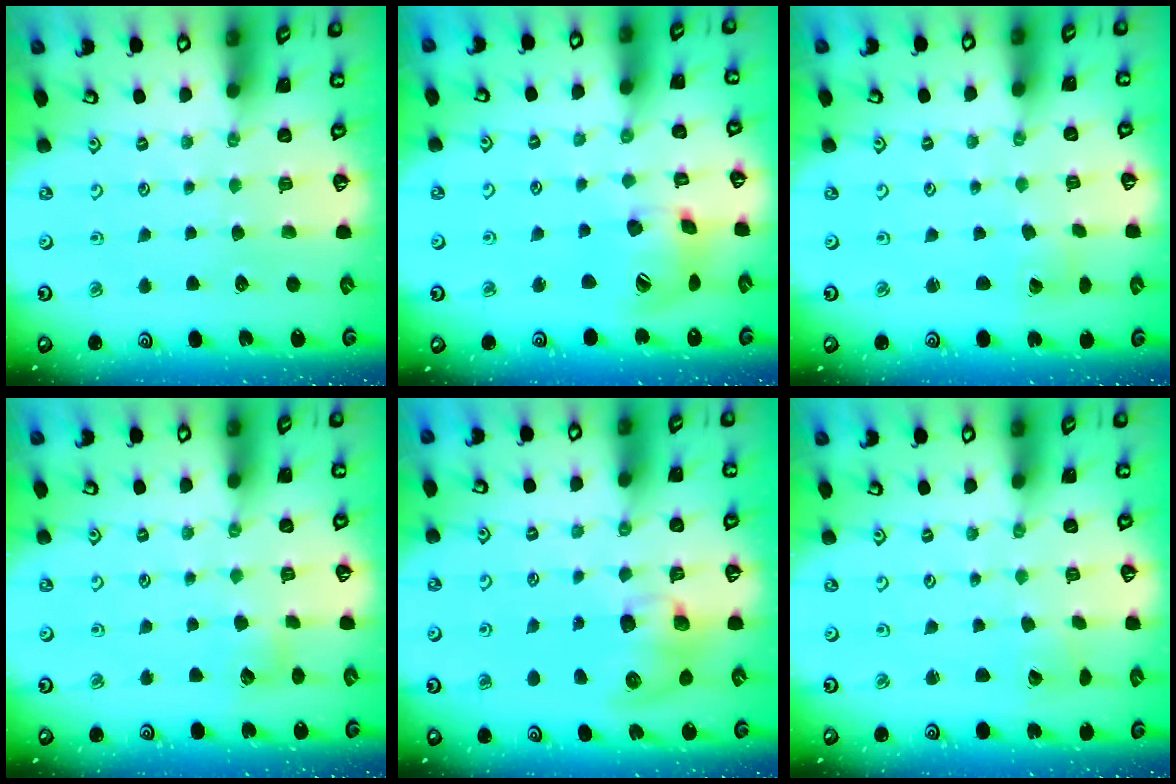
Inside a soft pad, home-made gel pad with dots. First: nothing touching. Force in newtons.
{"total": 15.8, "press": 15.6, "slide": 2.2}
{"total": 2.0, "press": 2.0, "slide": 0.1}
{"total": 3.9, "press": 3.8, "slide": 0.6}
{"total": 9.6, "press": 9.5, "slide": 1.4}
{"total": 1.7, "press": 1.7, "slide": 0.2}